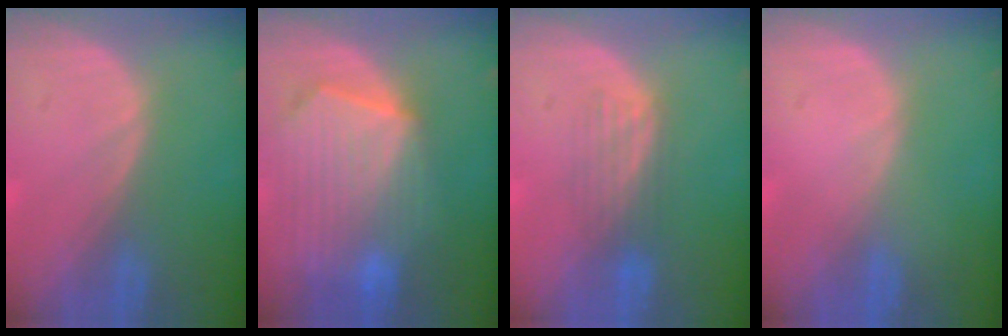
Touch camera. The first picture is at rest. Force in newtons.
{"total": 10.6, "press": 9.2, "slide": 5.2}
{"total": 3.4, "press": 3.4, "slide": 0.2}
{"total": 0.0}